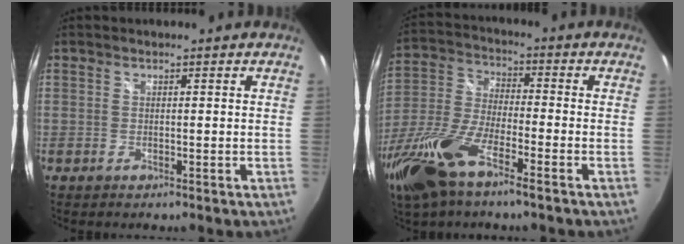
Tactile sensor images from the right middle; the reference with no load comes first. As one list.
[{"total": 17.3, "force": [-10.5, 4.6, 12.9], "torque": [-0.291, -0.039, -0.214]}]